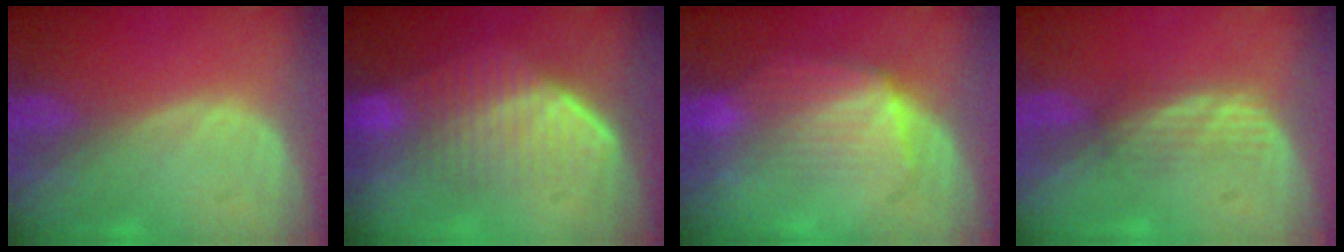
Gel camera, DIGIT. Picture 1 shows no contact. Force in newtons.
{"total": 7.3, "press": 7.0, "slide": 2.0}
{"total": 7.2, "press": 6.7, "slide": 2.6}
{"total": 2.9, "press": 2.6, "slide": 1.2}